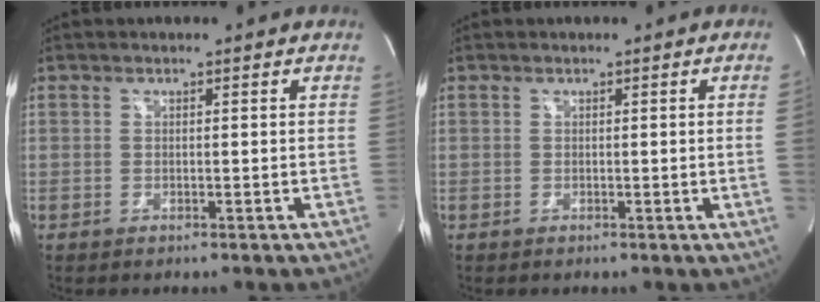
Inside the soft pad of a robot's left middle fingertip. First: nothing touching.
{"total": 1.5, "force": [-0.1, -0.7, 1.4], "torque": [-0.016, -0.001, 0.000]}